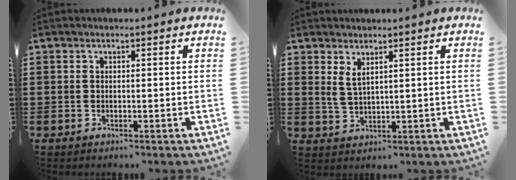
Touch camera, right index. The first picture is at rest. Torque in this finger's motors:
{"motor_torque": [0.30, 0.39, 0.09, 0.02]}